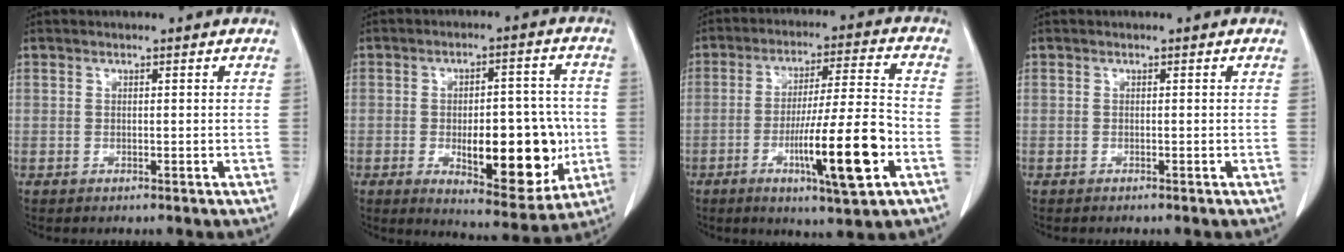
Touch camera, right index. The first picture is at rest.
{"total": 14.6, "force": [-2.9, 5.6, 13.2], "torque": [-0.175, 0.008, -0.027]}
{"total": 13.9, "force": [-5.0, 0.4, 13.0], "torque": [-0.218, -0.007, -0.076]}
{"total": 0.8, "force": [-0.7, -0.1, 0.4], "torque": [-0.001, 0.001, -0.010]}